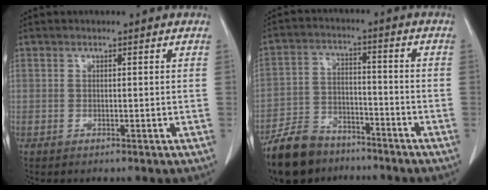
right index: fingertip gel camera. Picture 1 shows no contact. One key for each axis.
{"total": 10.6, "fx": -8.6, "fy": 5.1, "fz": 3.5, "tx": -0.080, "ty": -0.001, "tz": -0.150}